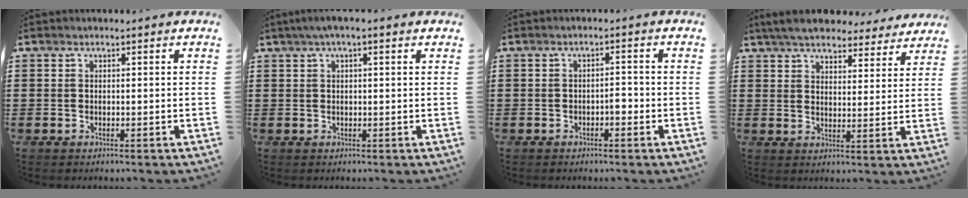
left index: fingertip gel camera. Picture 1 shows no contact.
{"total": 1.8, "force": [0.5, 0.2, 1.7], "torque": [-0.031, 0.001, 0.008]}
{"total": 1.9, "force": [-0.9, 0.7, 1.6], "torque": [-0.032, 0.003, -0.018]}
{"total": 6.0, "force": [5.6, 1.1, 1.7], "torque": [-0.055, -0.017, 0.103]}